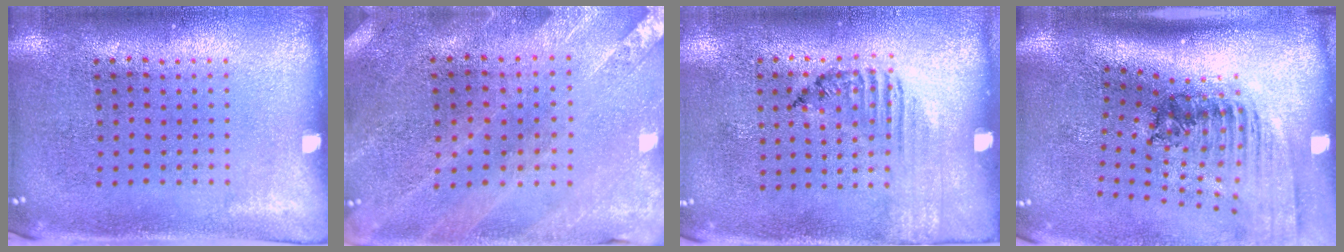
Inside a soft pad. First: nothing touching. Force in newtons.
{"total": 0.5, "press": 0.5, "slide": 0.2}
{"total": 1.5, "press": 0.9, "slide": 1.2}
{"total": 2.4, "press": 1.7, "slide": 1.7}